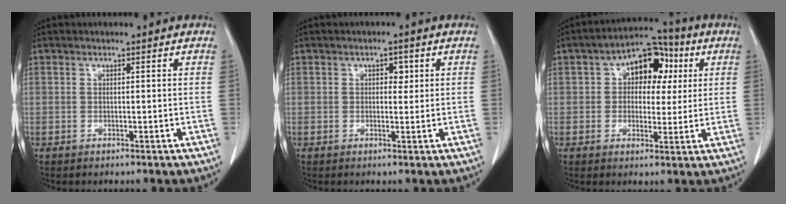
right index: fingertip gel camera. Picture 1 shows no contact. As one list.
[{"total": 2.3, "force": [0.6, 1.4, 1.7], "torque": [-0.020, 0.004, 0.005]}, {"total": 9.9, "force": [2.7, 6.0, 7.4], "torque": [-0.099, 0.034, 0.036]}]